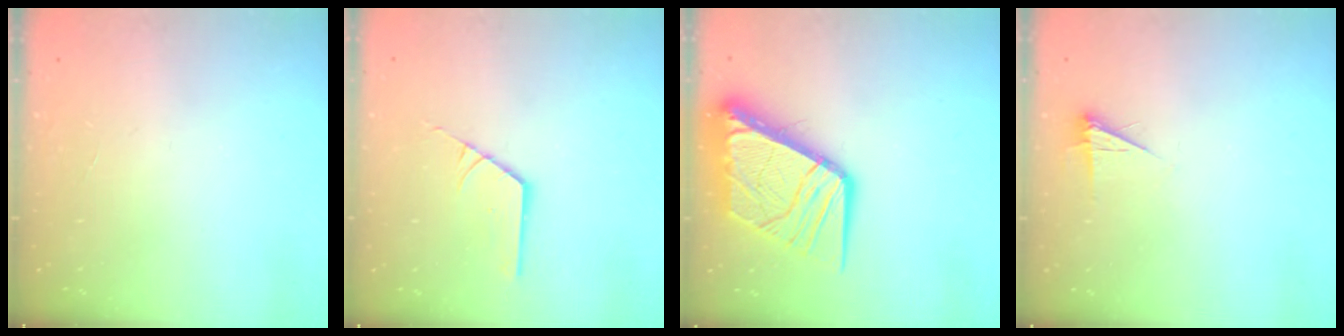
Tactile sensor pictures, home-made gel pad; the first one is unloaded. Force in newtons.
{"total": 2.2, "press": 2.2, "slide": 0.1}
{"total": 16.5, "press": 16.3, "slide": 2.0}
{"total": 4.1, "press": 4.1, "slide": 0.4}